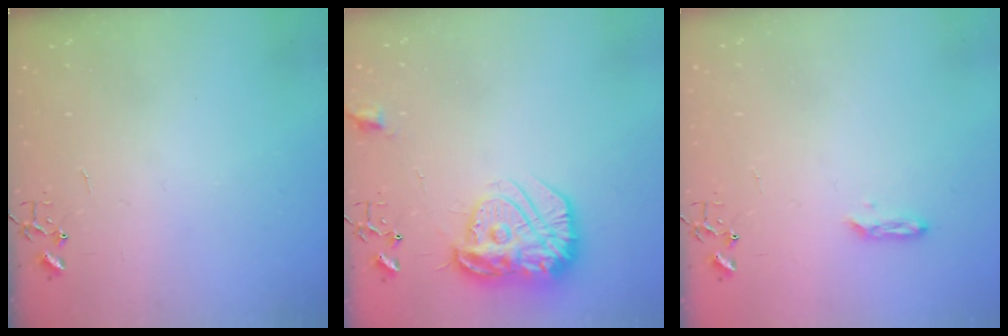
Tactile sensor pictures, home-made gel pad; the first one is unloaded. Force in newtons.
{"total": 18.0, "press": 17.9, "slide": 1.6}
{"total": 4.1, "press": 4.0, "slide": 0.6}